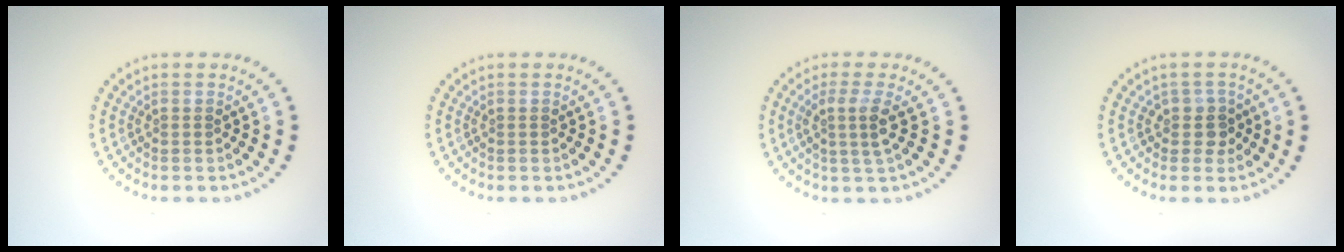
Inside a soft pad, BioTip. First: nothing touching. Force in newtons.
{"total": 0.0}
{"total": 2.4, "press": 1.9, "slide": 1.5}
{"total": 2.1, "press": 1.8, "slide": 1.1}